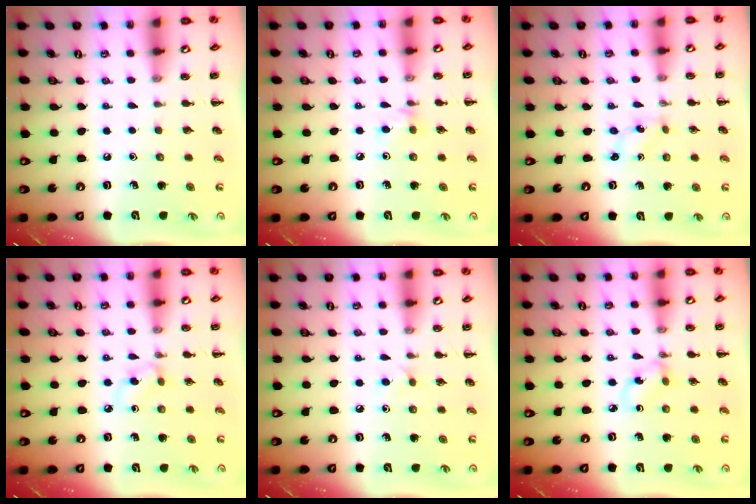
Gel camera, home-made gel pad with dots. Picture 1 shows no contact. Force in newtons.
{"total": 4.2, "press": 3.9, "slide": 1.6}
{"total": 0.0}
{"total": 3.5, "press": 3.4, "slide": 1.0}
{"total": 3.9, "press": 3.7, "slide": 1.4}
{"total": 1.8, "press": 1.7, "slide": 0.6}